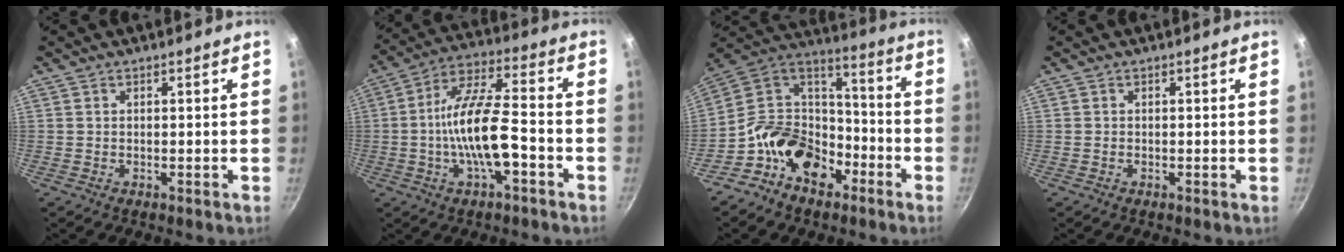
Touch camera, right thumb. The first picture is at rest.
{"total": 14.3, "force": [-3.8, 5.0, 12.9], "torque": [-0.232, 0.036, -0.079]}
{"total": 17.6, "force": [-9.0, 12.3, 8.8], "torque": [-0.108, 0.088, -0.175]}
{"total": 0.0}